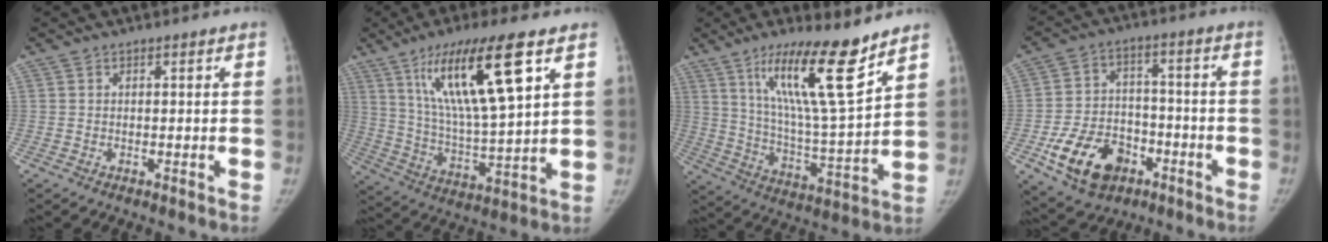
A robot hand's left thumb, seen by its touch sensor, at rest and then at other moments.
{"total": 19.3, "force": [9.1, 3.7, 16.7], "torque": [-0.291, -0.039, 0.166]}
{"total": 18.2, "force": [11.4, 2.4, 14.0], "torque": [-0.222, -0.073, 0.203]}
{"total": 14.4, "force": [-6.7, 9.9, 8.1], "torque": [-0.114, 0.034, -0.106]}